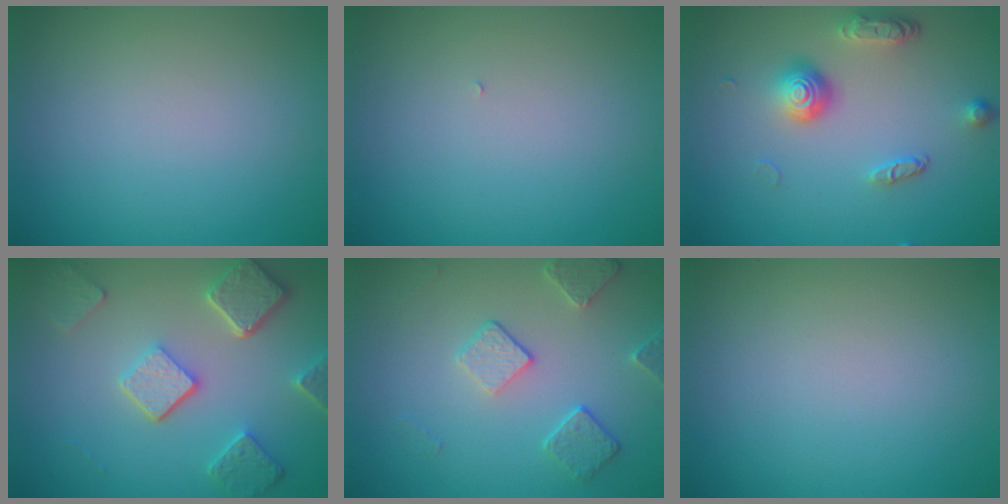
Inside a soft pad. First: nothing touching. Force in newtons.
{"total": 0.0}
{"total": 3.8, "press": 2.8, "slide": 2.5}
{"total": 5.3, "press": 4.1, "slide": 3.4}
{"total": 3.0, "press": 2.7, "slide": 1.4}
{"total": 0.0}